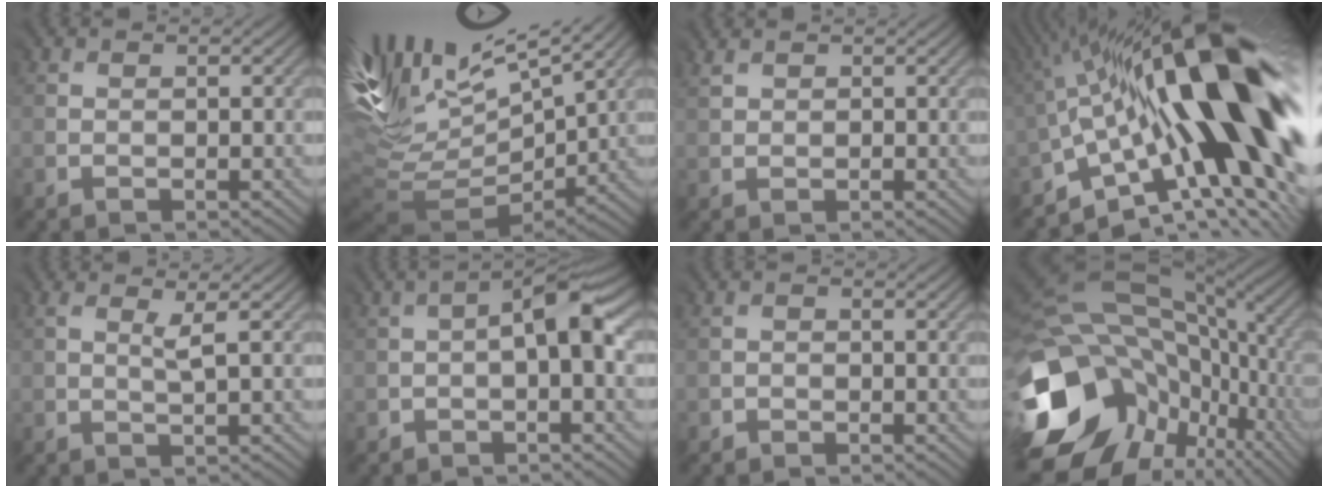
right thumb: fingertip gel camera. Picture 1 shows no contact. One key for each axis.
{"total": 14.0, "fx": 6.1, "fy": 6.4, "fz": 11.0, "tx": -0.227, "ty": 0.028, "tz": 0.140}
{"total": 2.1, "fx": 1.6, "fy": 1.2, "fz": 0.7, "tx": -0.024, "ty": 0.006, "tz": 0.031}
{"total": 19.2, "fx": -0.4, "fy": 6.9, "fz": 17.9, "tx": -0.274, "ty": 0.019, "tz": -0.025}
{"total": 1.5, "fx": 0.8, "fy": 0.1, "fz": 1.3, "tx": -0.032, "ty": -0.001, "tz": 0.016}
{"total": 5.1, "fx": -0.1, "fy": 1.9, "fz": 4.7, "tx": -0.076, "ty": 0.012, "tz": -0.008}
{"total": 0.8, "fx": -0.6, "fy": 0.2, "fz": -0.5, "tx": 0.009, "ty": -0.001, "tz": -0.015}
{"total": 19.2, "fx": -2.9, "fy": 14.7, "fz": 12.0, "tx": -0.285, "ty": -0.036, "tz": -0.026}